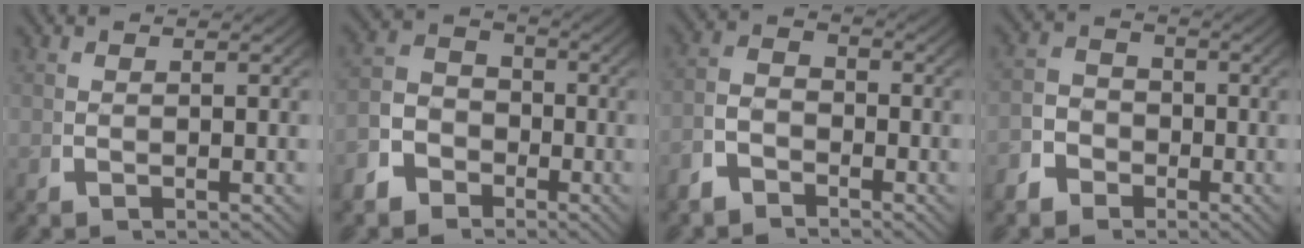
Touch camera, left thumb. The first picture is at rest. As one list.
[{"total": 6.5, "force": [-2.1, 5.5, 2.8], "torque": [-0.033, -0.007, -0.046]}, {"total": 3.4, "force": [-1.7, 2.4, 1.8], "torque": [-0.036, -0.015, -0.030]}, {"total": 4.3, "force": [-1.9, 3.5, 1.6], "torque": [-0.018, -0.009, -0.036]}]